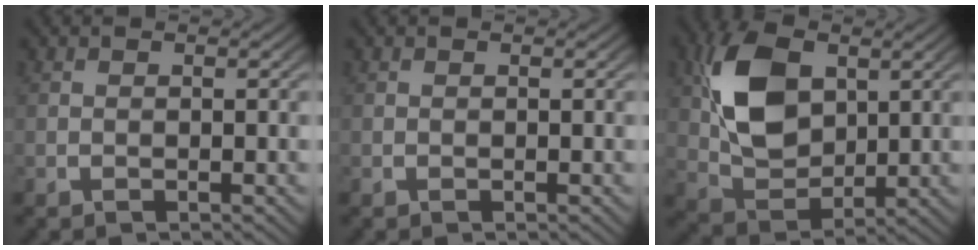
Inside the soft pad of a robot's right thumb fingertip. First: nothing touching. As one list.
[{"total": 0.0}, {"total": 9.5, "force": [1.7, 6.1, 7.1], "torque": [-0.160, -0.021, 0.039]}]